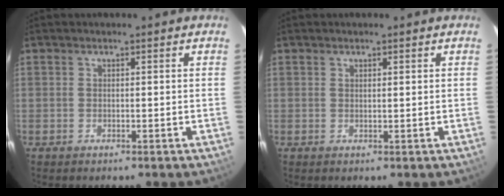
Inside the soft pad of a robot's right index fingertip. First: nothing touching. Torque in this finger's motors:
{"motor_torque": [-0.12, 0.02, -0.06, 0.00]}